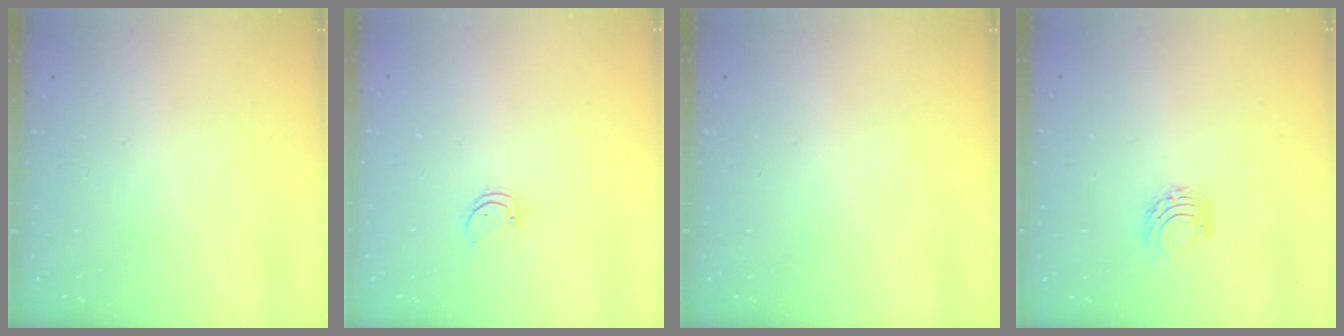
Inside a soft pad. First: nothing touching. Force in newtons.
{"total": 1.9, "press": 1.9, "slide": 0.2}
{"total": 0.0}
{"total": 4.9, "press": 4.9, "slide": 0.4}